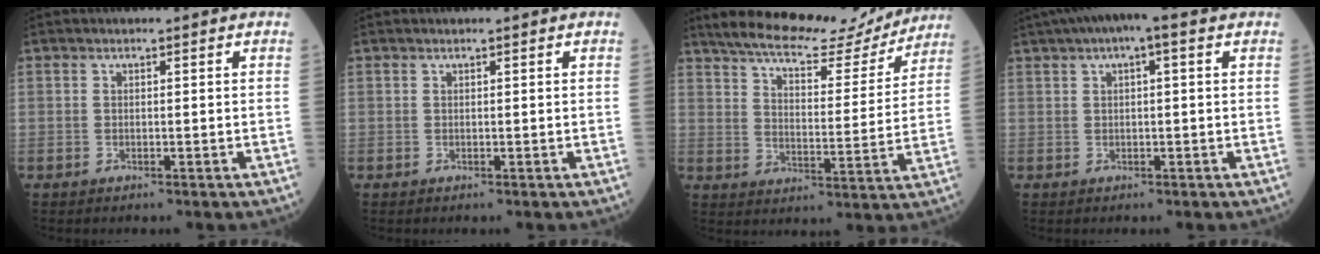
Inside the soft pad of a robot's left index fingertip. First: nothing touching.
{"total": 0.0}
{"total": 18.3, "force": [16.4, 4.2, 7.0], "torque": [-0.112, 0.004, 0.229]}
{"total": 6.3, "force": [3.4, 1.1, 5.1], "torque": [-0.087, 0.036, 0.052]}